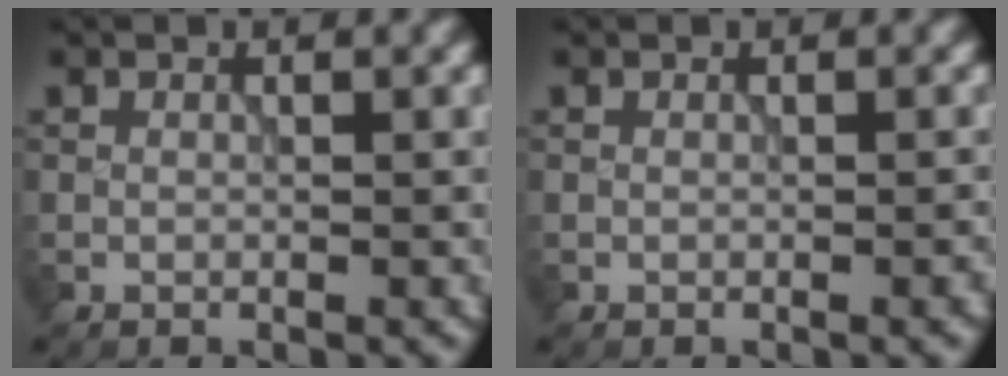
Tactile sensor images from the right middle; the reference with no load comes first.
{"total": 0.5, "force": [-0.3, 0.1, 0.4], "torque": [-0.005, 0.001, -0.002]}